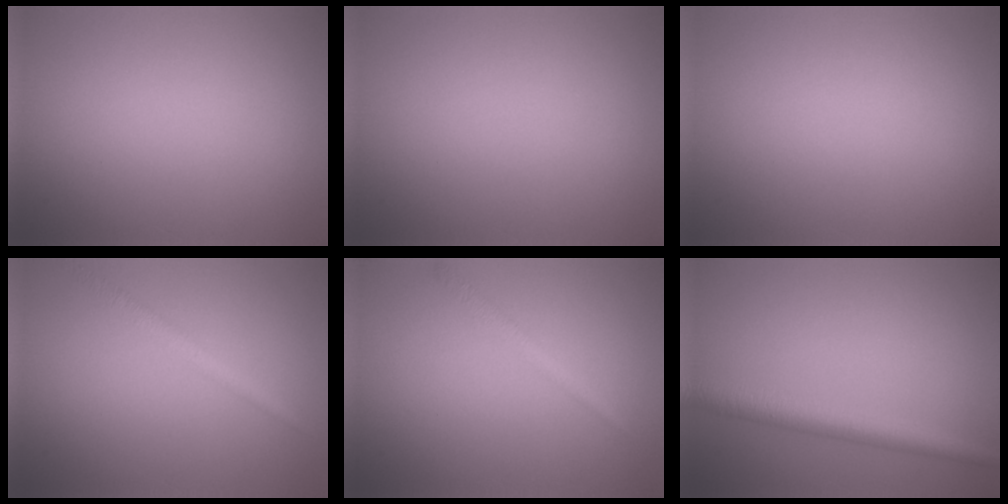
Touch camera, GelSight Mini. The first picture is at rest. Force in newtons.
{"total": 0.0}
{"total": 0.0}
{"total": 1.6, "press": 1.6, "slide": 0.0}
{"total": 1.2, "press": 1.2, "slide": 0.0}
{"total": 3.6, "press": 3.6, "slide": 0.1}